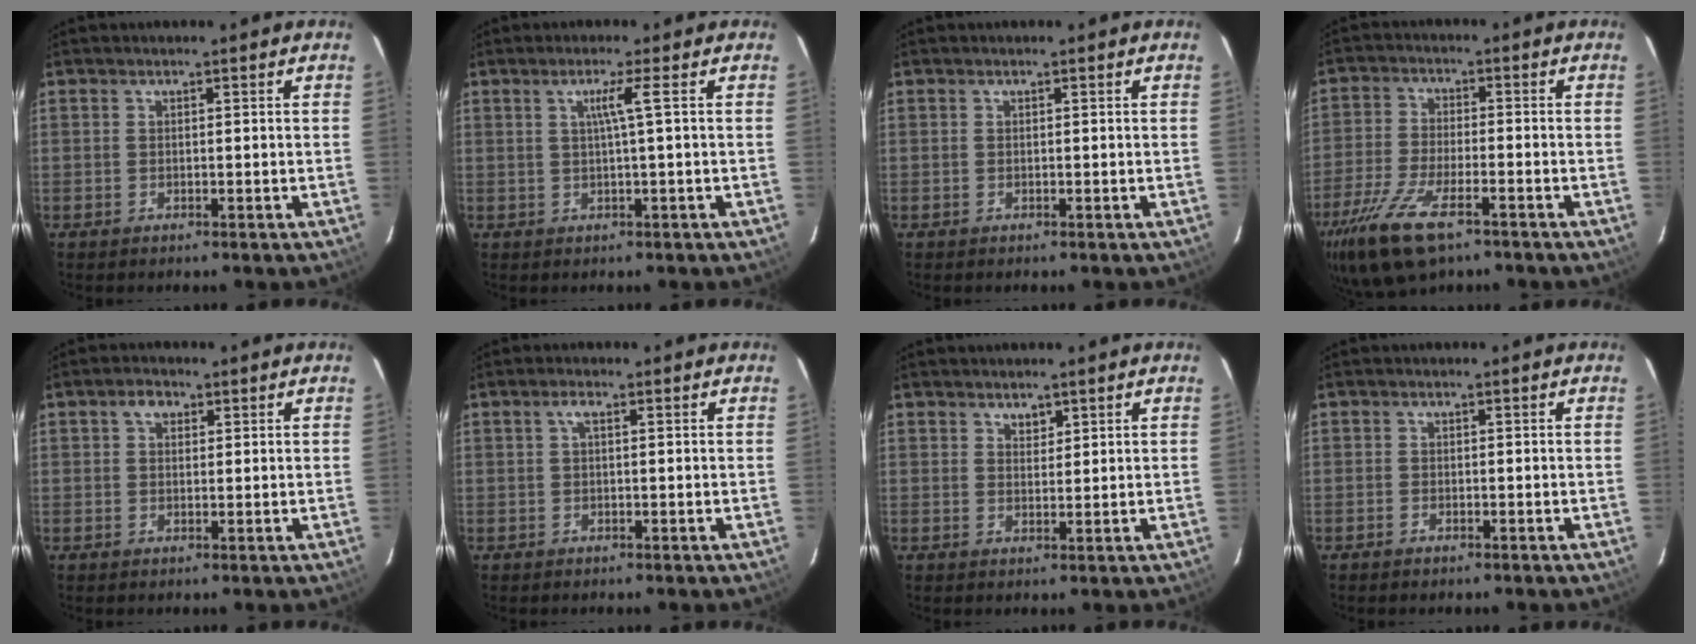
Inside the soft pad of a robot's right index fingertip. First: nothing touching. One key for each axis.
{"total": 2.7, "fx": 0.4, "fy": -1.1, "fz": 2.4, "tx": -0.041, "ty": -0.005, "tz": 0.011}
{"total": 0.0}
{"total": 14.1, "fx": -8.9, "fy": 5.2, "fz": 9.6, "tx": -0.221, "ty": -0.037, "tz": -0.171}
{"total": 2.5, "fx": 1.0, "fy": 1.9, "fz": 1.3, "tx": -0.018, "ty": 0.011, "tz": 0.017}
{"total": 1.4, "fx": 0.3, "fy": 0.4, "fz": 1.3, "tx": -0.024, "ty": 0.007, "tz": 0.003}
{"total": 1.8, "fx": 1.3, "fy": 1.1, "fz": 0.5, "tx": -0.004, "ty": 0.002, "tz": 0.024}
{"total": 1.0, "fx": -0.8, "fy": 0.5, "fz": 0.2, "tx": -0.008, "ty": 0.001, "tz": -0.015}